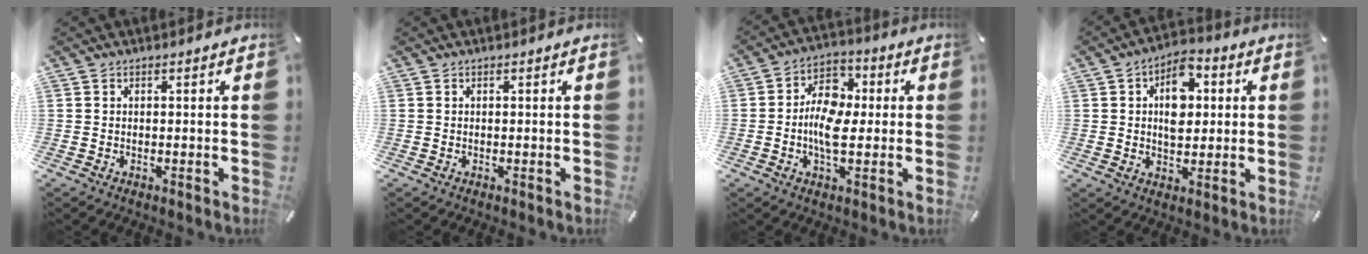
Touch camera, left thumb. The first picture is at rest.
{"total": 0.0}
{"total": 10.1, "force": [-1.4, 6.6, 7.6], "torque": [-0.146, 0.008, -0.029]}
{"total": 10.2, "force": [1.7, 7.2, 7.0], "torque": [-0.086, -0.001, 0.026]}